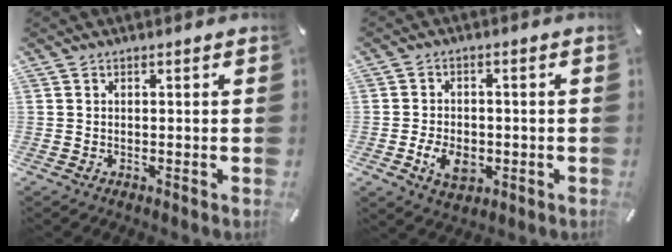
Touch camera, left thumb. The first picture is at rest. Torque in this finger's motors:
{"motor_torque": [1.03, 1.02, 0.11, -0.05, 0.01]}